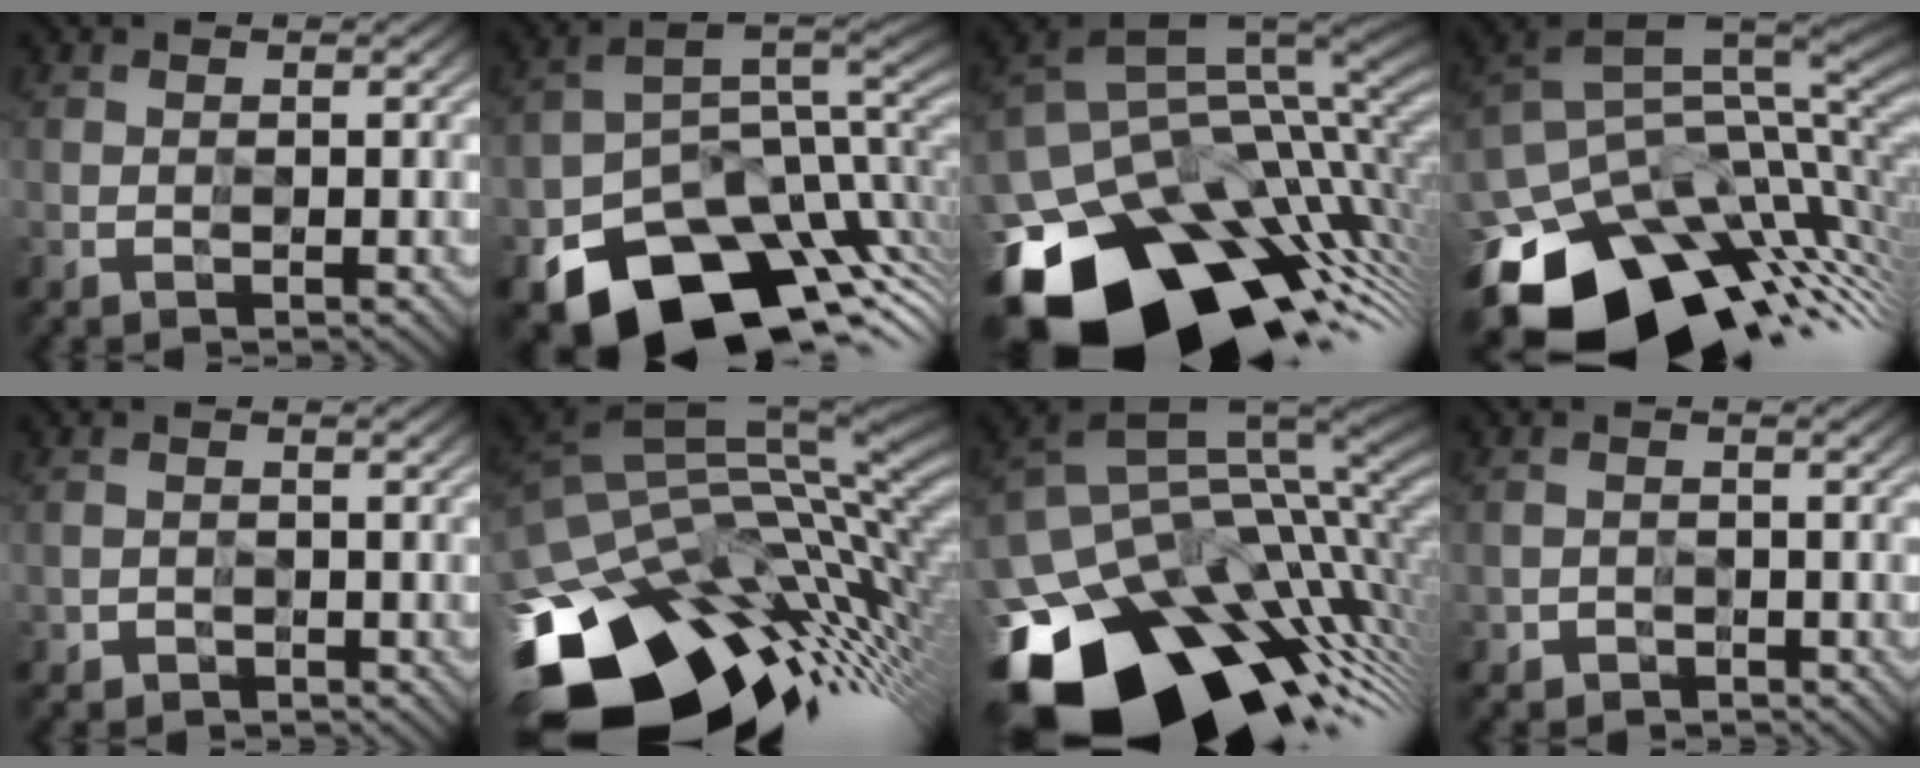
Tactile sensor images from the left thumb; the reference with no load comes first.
{"total": 15.3, "force": [-7.4, 10.6, 8.1], "torque": [-0.127, -0.048, -0.103]}
{"total": 19.1, "force": [-8.7, 12.7, 11.3], "torque": [-0.206, -0.018, -0.118]}
{"total": 17.0, "force": [-7.0, 11.3, 10.6], "torque": [-0.200, -0.032, -0.105]}
{"total": 1.1, "force": [-0.4, 0.5, -1.0], "torque": [0.021, -0.002, -0.007]}
{"total": 17.1, "force": [-8.2, 10.2, 11.1], "torque": [-0.218, -0.005, -0.124]}
{"total": 19.3, "force": [-8.9, 12.6, 11.5], "torque": [-0.215, -0.022, -0.123]}
{"total": 1.5, "force": [-0.6, 0.5, -1.2], "torque": [0.025, -0.004, -0.013]}